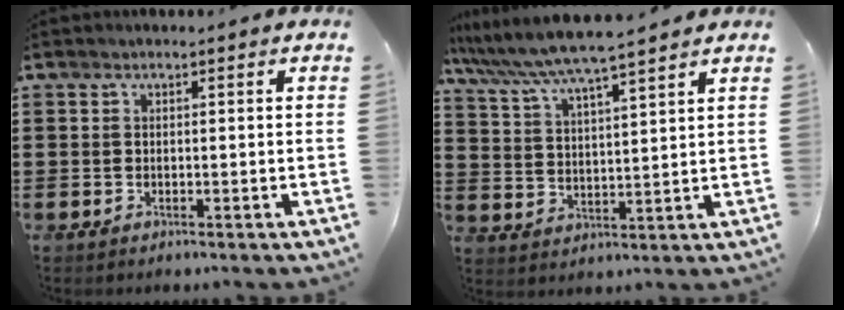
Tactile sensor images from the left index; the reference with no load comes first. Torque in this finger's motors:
{"motor_torque": [1.16, -0.98, 0.75, 0.21]}